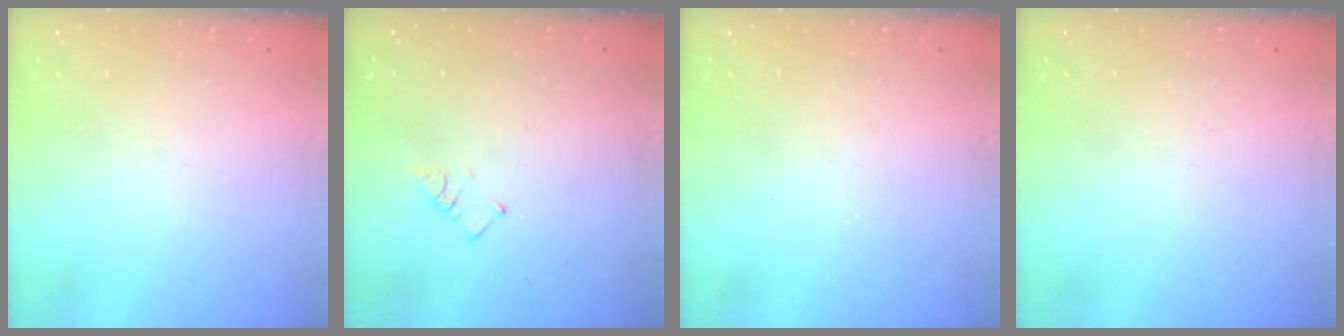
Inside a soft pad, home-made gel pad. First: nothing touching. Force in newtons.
{"total": 1.5, "press": 1.5, "slide": 0.3}
{"total": 3.8, "press": 3.8, "slide": 0.4}
{"total": 0.0}